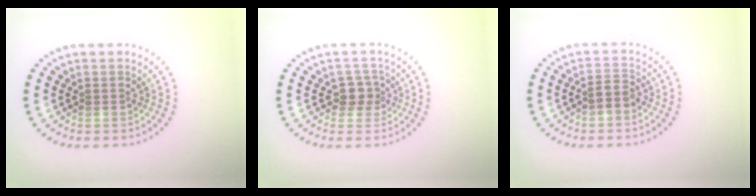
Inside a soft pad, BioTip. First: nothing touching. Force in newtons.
{"total": 1.9, "press": 1.6, "slide": 1.0}
{"total": 1.8, "press": 1.5, "slide": 0.9}